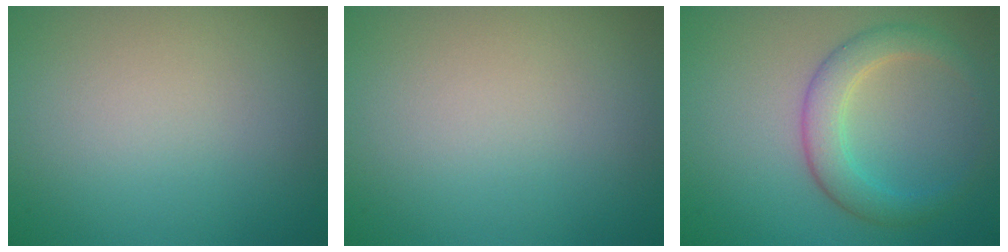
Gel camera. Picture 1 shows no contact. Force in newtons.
{"total": 0.0}
{"total": 3.5, "press": 3.5, "slide": 0.1}